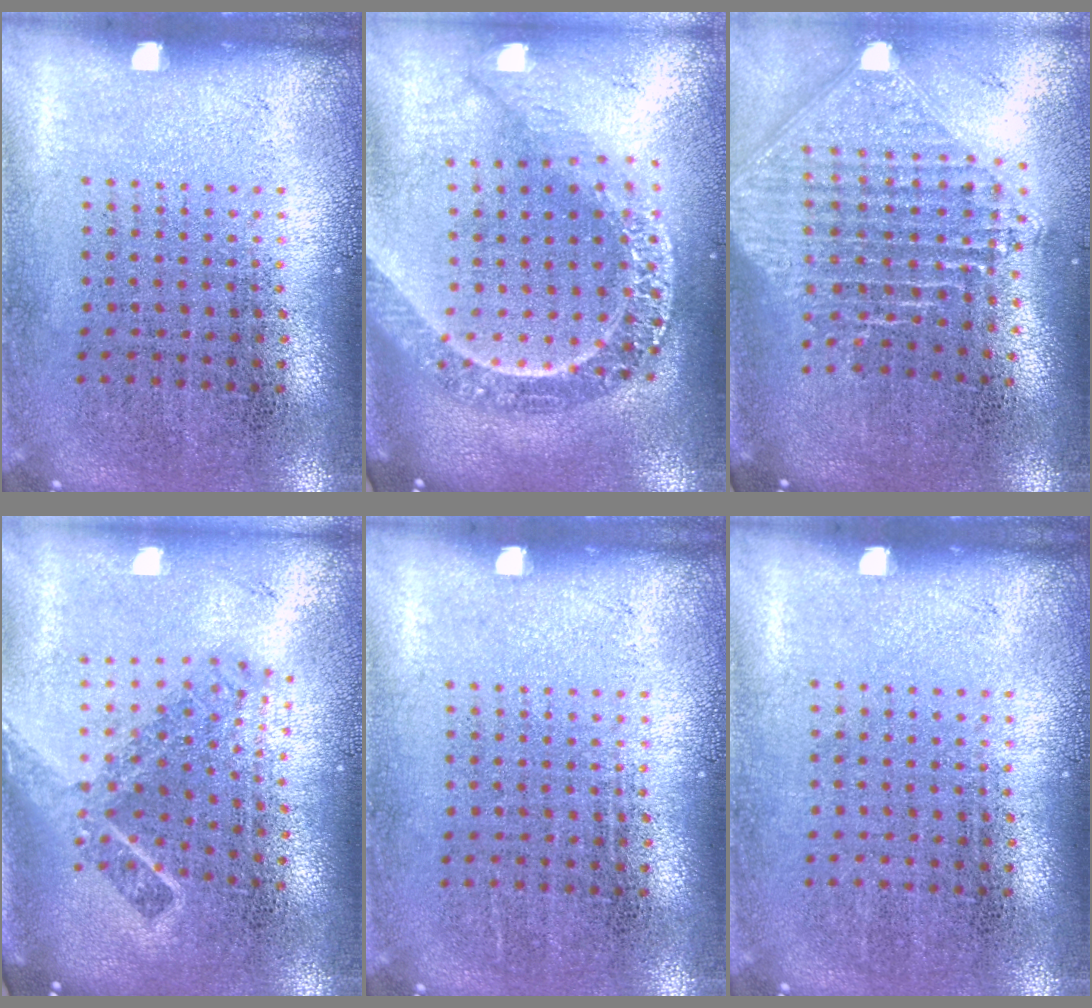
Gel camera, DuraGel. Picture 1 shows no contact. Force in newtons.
{"total": 2.6, "press": 2.1, "slide": 1.6}
{"total": 2.4, "press": 1.9, "slide": 1.5}
{"total": 2.2, "press": 1.5, "slide": 1.6}
{"total": 0.0}
{"total": 0.0}